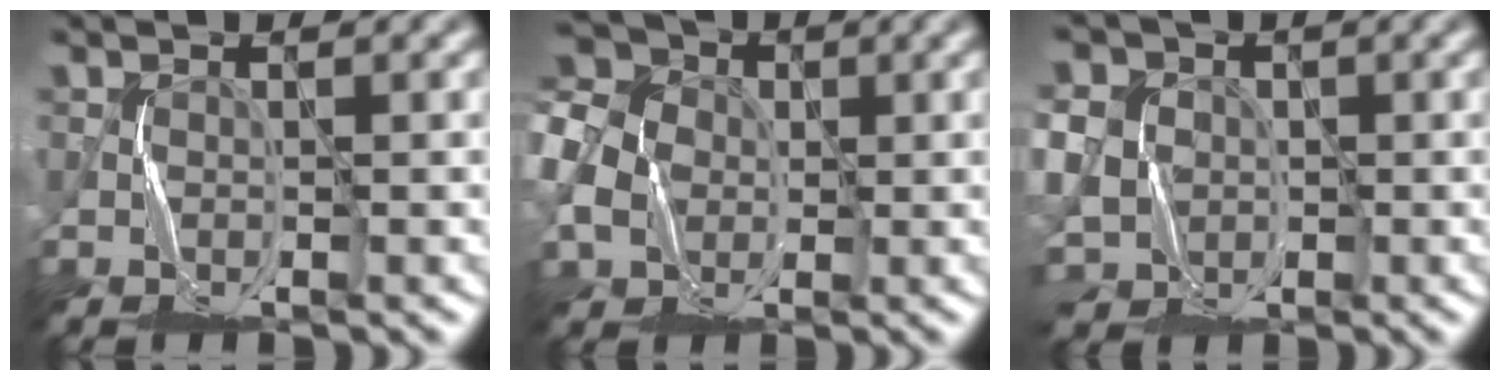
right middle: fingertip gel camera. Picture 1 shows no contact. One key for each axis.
{"total": 6.2, "fx": -1.1, "fy": 5.4, "fz": 2.8, "tx": -0.087, "ty": 0.009, "tz": -0.029}
{"total": 9.0, "fx": -0.3, "fy": 8.3, "fz": 3.4, "tx": -0.090, "ty": 0.015, "tz": -0.044}